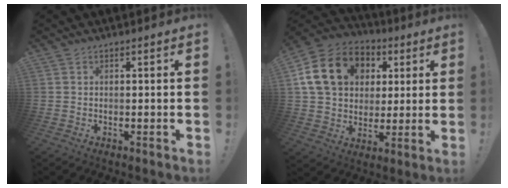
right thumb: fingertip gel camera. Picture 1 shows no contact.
{"total": 19.7, "force": [6.2, 15.1, 11.1], "torque": [-0.179, -0.003, 0.130]}